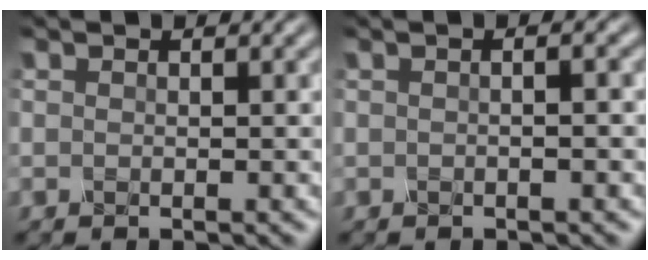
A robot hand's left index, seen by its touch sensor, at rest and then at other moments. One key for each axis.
{"total": 2.0, "fx": 0.2, "fy": 0.8, "fz": 1.8, "tx": -0.011, "ty": -0.002, "tz": -0.011}